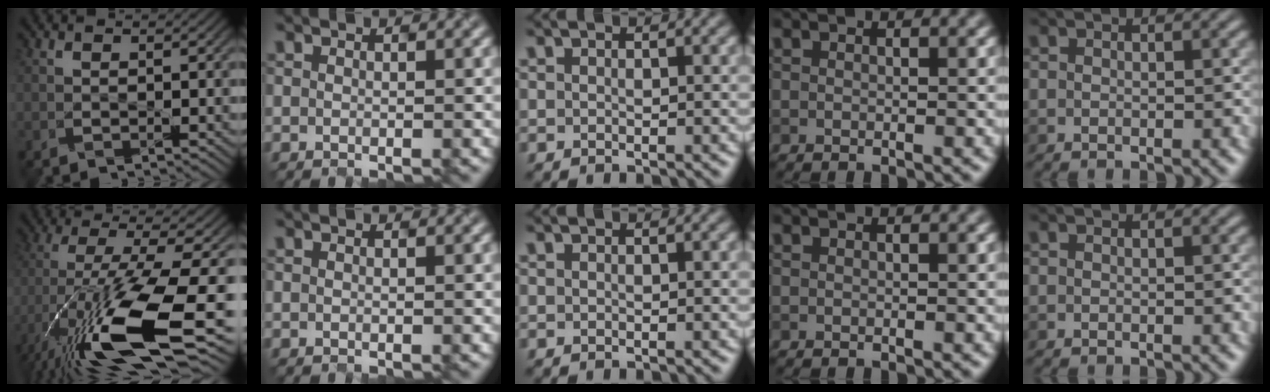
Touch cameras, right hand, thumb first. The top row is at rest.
{"thumb": {"total": 16.6, "force": [-7.6, 3.8, 14.3], "torque": [-0.294, -0.029, -0.128]}}